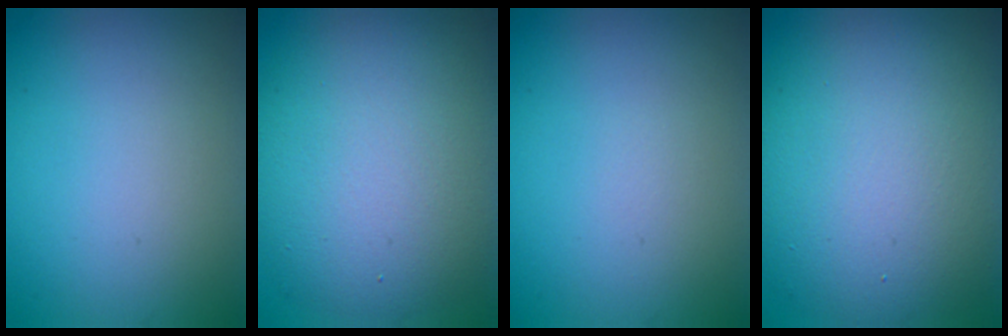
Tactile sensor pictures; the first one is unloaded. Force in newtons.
{"total": 11.1, "press": 11.1, "slide": 0.6}
{"total": 0.0}
{"total": 13.3, "press": 13.3, "slide": 1.0}